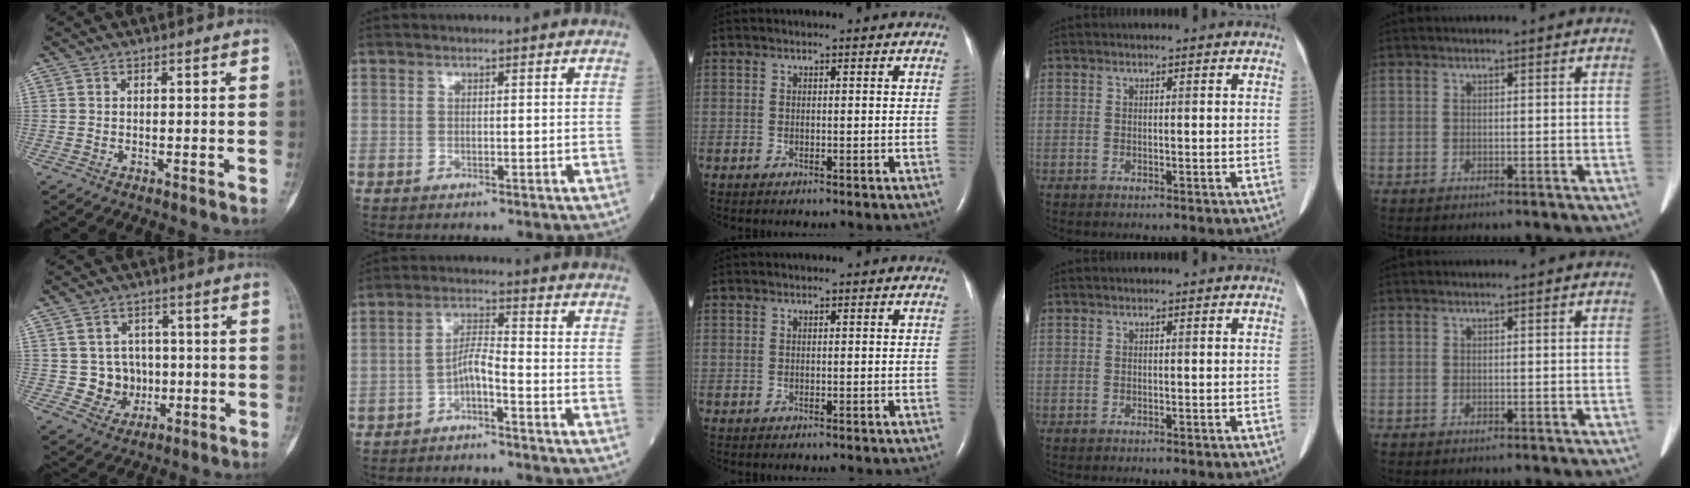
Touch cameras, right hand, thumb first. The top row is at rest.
{"thumb": {"total": 6.9, "force": [-0.4, 6.7, 1.9], "torque": [0.012, 0.015, 0.001]}, "index": {"total": 3.7, "force": [-2.2, 0.5, 2.9], "torque": [-0.055, 0.009, -0.043]}}